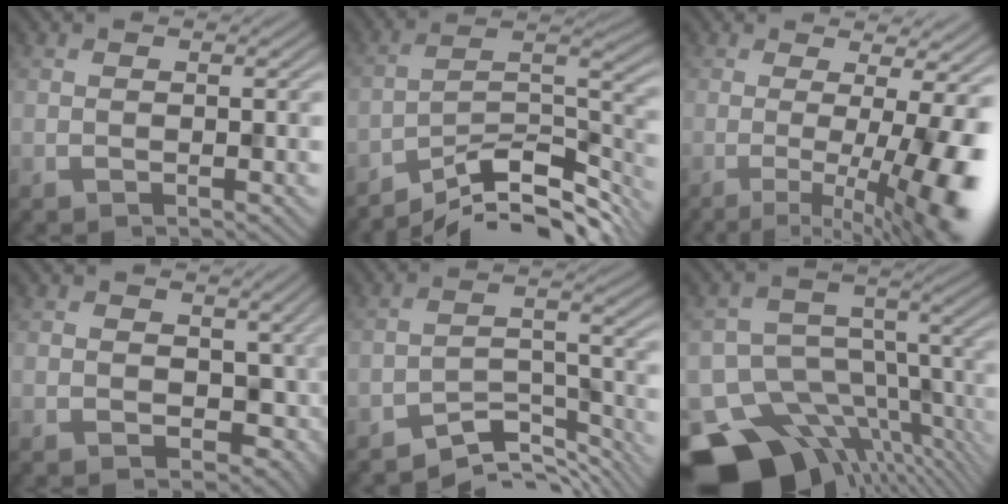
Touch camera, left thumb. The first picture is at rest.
{"total": 12.7, "force": [-10.1, 3.2, 7.1], "torque": [-0.119, -0.001, -0.169]}
{"total": 13.0, "force": [-2.1, 3.6, 12.3], "torque": [-0.140, -0.008, -0.025]}
{"total": 6.4, "force": [-0.1, 4.8, 4.3], "torque": [-0.076, -0.017, -0.004]}
{"total": 7.3, "force": [-6.4, 2.2, 2.6], "torque": [-0.034, 0.001, -0.115]}
{"total": 16.4, "force": [-9.9, 9.9, 8.6], "torque": [-0.164, -0.032, -0.141]}